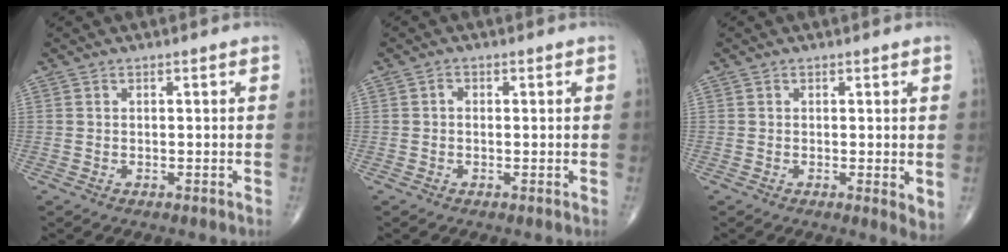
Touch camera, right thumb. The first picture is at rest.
{"total": 1.0, "force": [0.0, 0.6, 0.7], "torque": [-0.008, 0.002, -0.005]}
{"total": 2.9, "force": [0.1, 0.9, 2.7], "torque": [-0.040, -0.012, -0.001]}